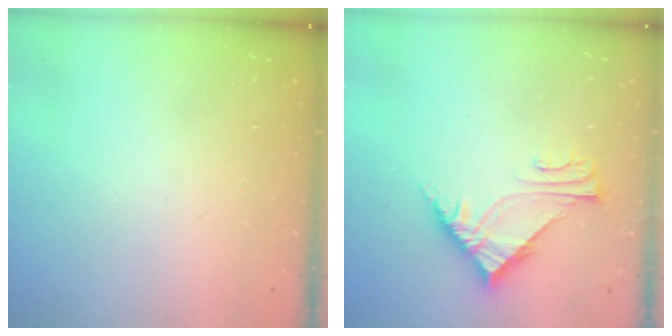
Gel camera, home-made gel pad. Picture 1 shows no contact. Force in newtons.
{"total": 7.0, "press": 7.0, "slide": 0.4}